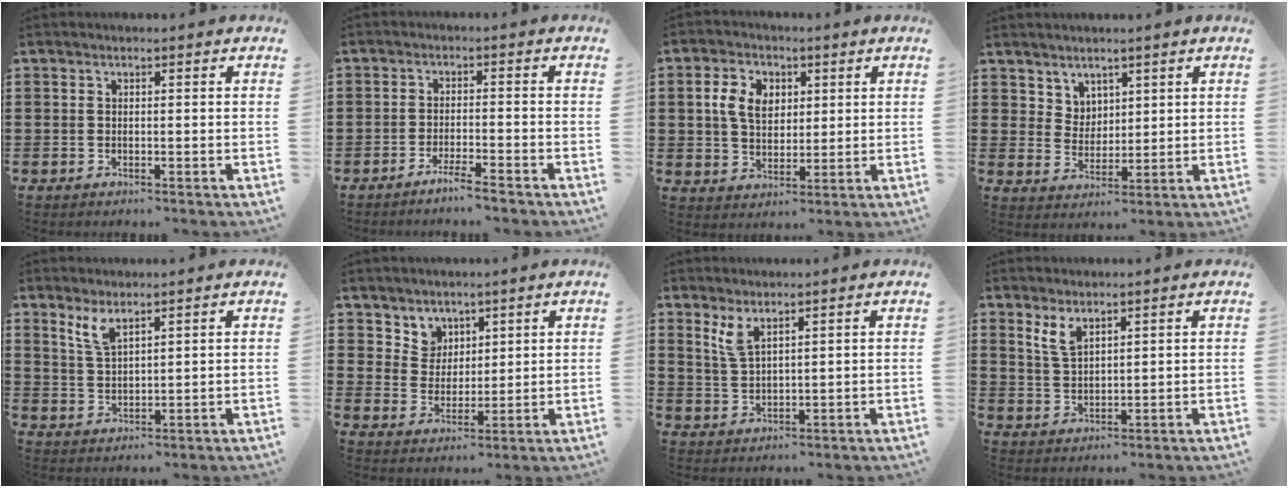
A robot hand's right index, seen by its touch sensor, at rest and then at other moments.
{"total": 3.1, "force": [-2.7, -0.3, 1.4], "torque": [-0.022, 0.002, -0.051]}
{"total": 6.0, "force": [1.4, 4.4, 3.9], "torque": [-0.098, 0.013, 0.020]}
{"total": 4.2, "force": [3.2, 2.8, 0.2], "torque": [-0.020, 0.002, 0.061]}
{"total": 3.6, "force": [2.5, 1.0, 2.3], "torque": [-0.051, 0.005, 0.046]}
{"total": 4.9, "force": [3.4, 3.6, -0.3], "torque": [-0.020, 0.001, 0.063]}
{"total": 3.7, "force": [2.4, 1.2, 2.6], "torque": [-0.064, 0.000, 0.042]}
{"total": 3.8, "force": [2.5, 1.5, 2.4], "torque": [-0.053, 0.003, 0.046]}